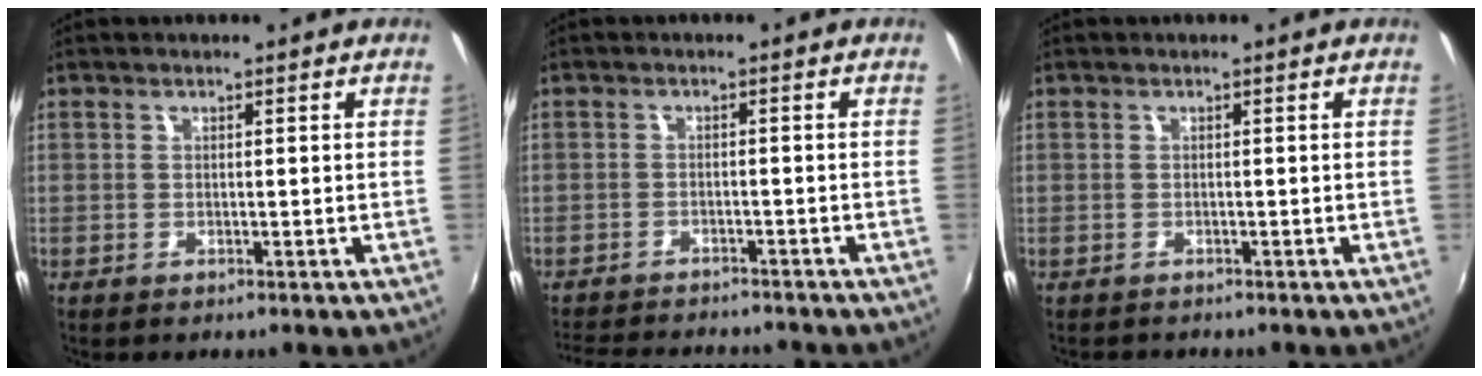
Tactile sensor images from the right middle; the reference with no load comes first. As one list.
[{"total": 10.2, "force": [-9.4, 2.1, 3.5], "torque": [-0.089, -0.008, -0.142]}, {"total": 1.0, "force": [-0.8, 0.5, -0.1], "torque": [-0.002, 0.003, -0.014]}]